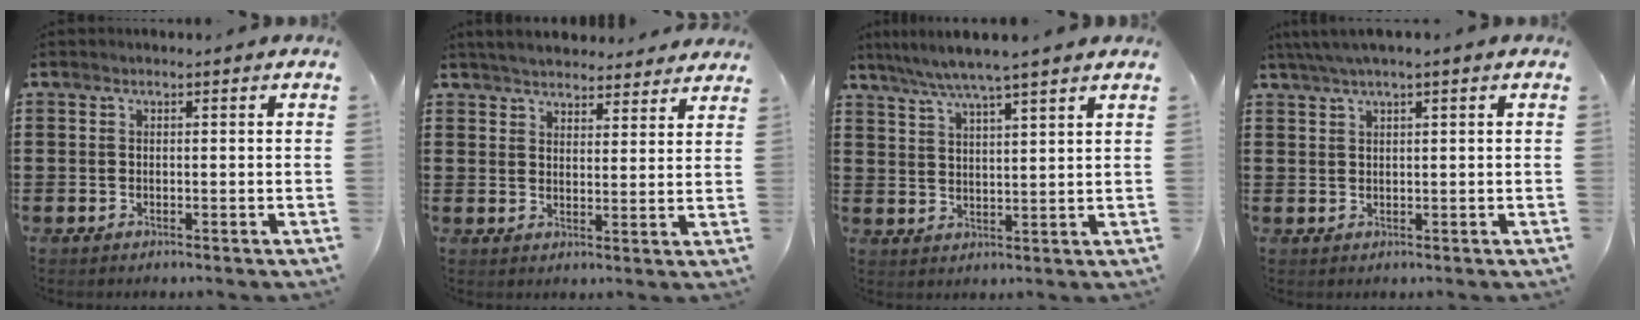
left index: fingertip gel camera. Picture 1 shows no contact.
{"total": 4.1, "force": [4.1, 0.4, 0.5], "torque": [-0.023, -0.014, 0.074]}
{"total": 4.9, "force": [4.2, -0.6, 2.5], "torque": [-0.061, -0.017, 0.072]}
{"total": 2.2, "force": [1.2, 0.1, 1.8], "torque": [-0.035, 0.003, 0.021]}